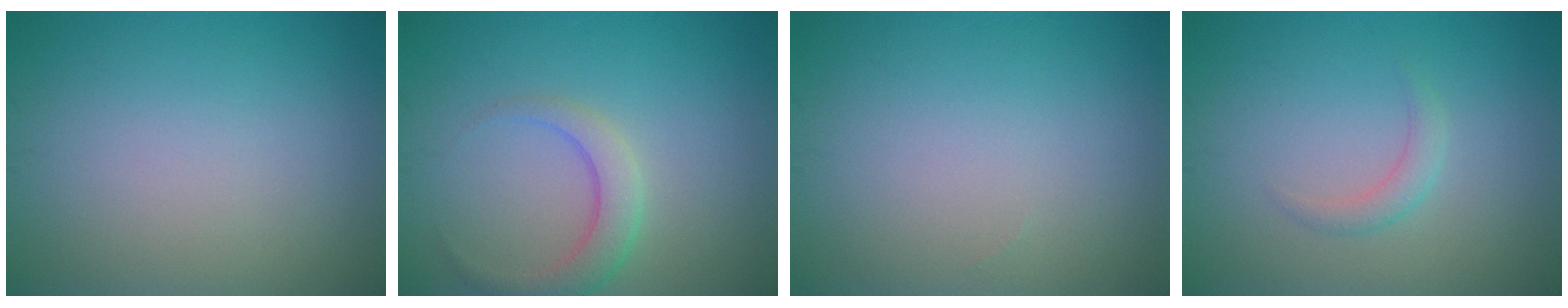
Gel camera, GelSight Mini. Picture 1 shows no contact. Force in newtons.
{"total": 2.9, "press": 2.9, "slide": 0.1}
{"total": 0.0}
{"total": 1.4, "press": 1.4, "slide": 0.1}